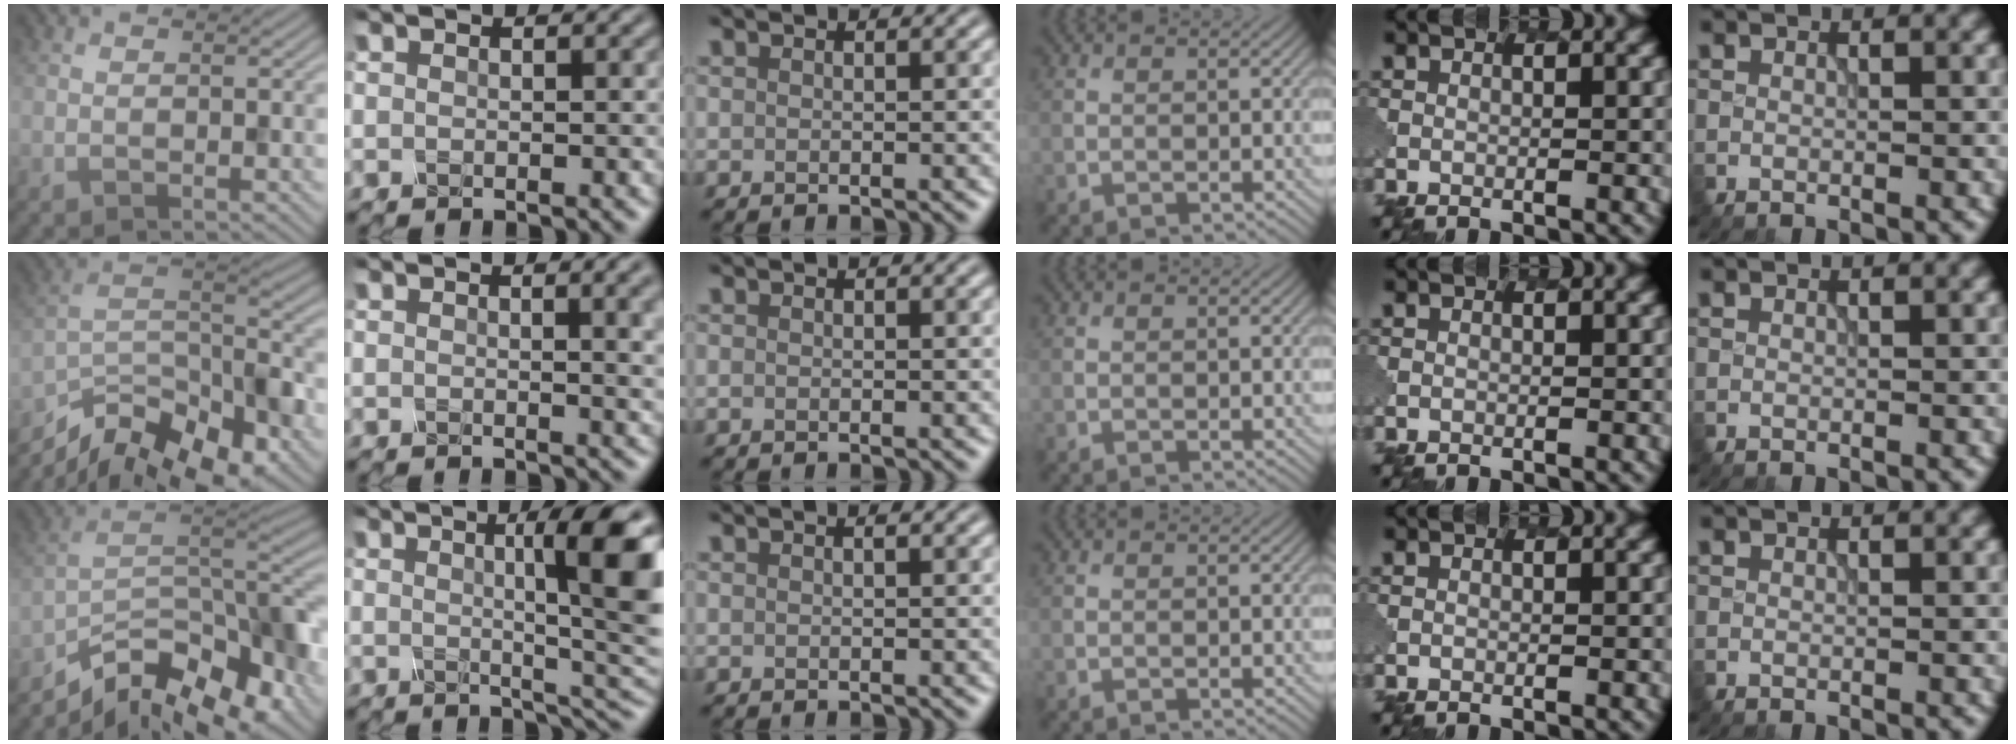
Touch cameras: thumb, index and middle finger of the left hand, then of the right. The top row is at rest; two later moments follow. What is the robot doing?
{"motion": "twist", "object": "rubiks cube"}